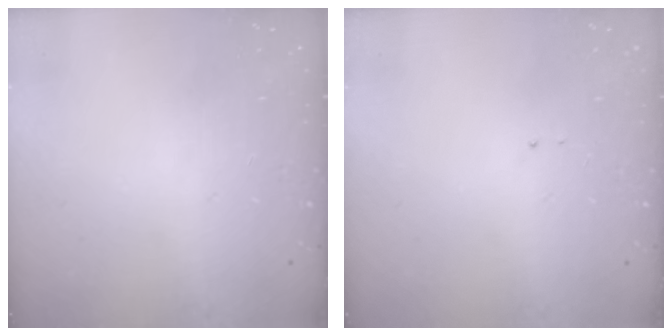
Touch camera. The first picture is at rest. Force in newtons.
{"total": 0.6, "press": 0.6, "slide": 0.1}